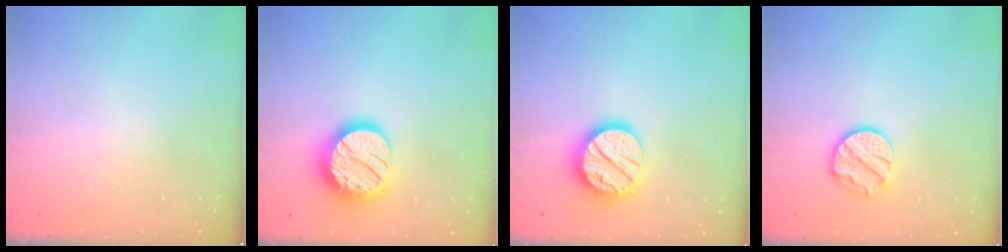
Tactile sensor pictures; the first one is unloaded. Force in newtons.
{"total": 18.8, "press": 18.7, "slide": 1.5}
{"total": 17.5, "press": 17.4, "slide": 1.4}
{"total": 11.7, "press": 11.7, "slide": 1.0}